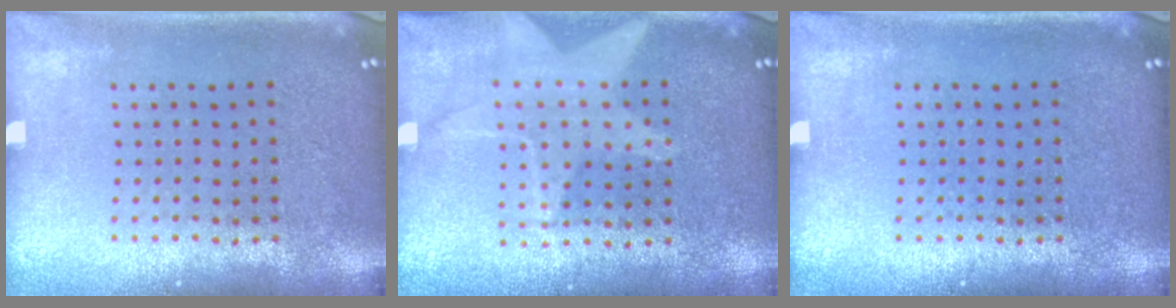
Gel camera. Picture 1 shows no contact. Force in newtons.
{"total": 1.1, "press": 1.1, "slide": 0.1}
{"total": 0.0}